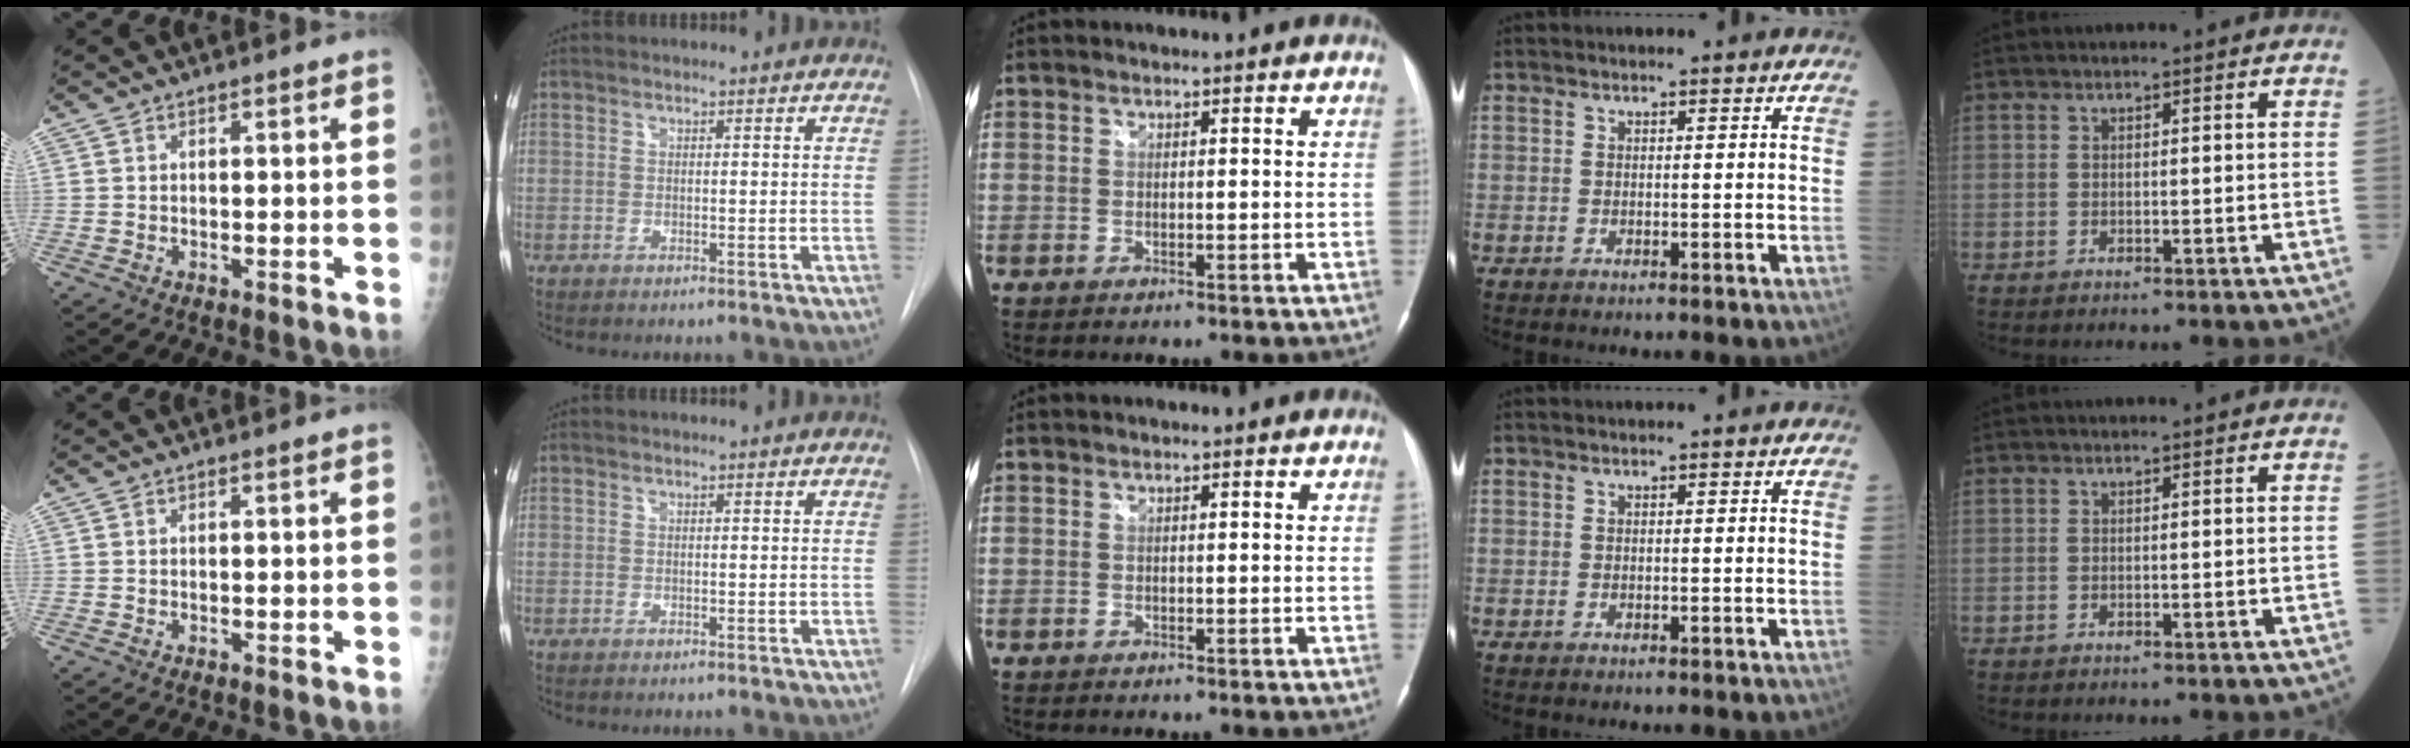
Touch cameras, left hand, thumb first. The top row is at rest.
{}